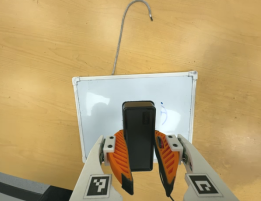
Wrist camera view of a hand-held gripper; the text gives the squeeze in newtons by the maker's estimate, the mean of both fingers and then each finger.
{"total": 9.5, "left": 8.0, "right": 10.9}